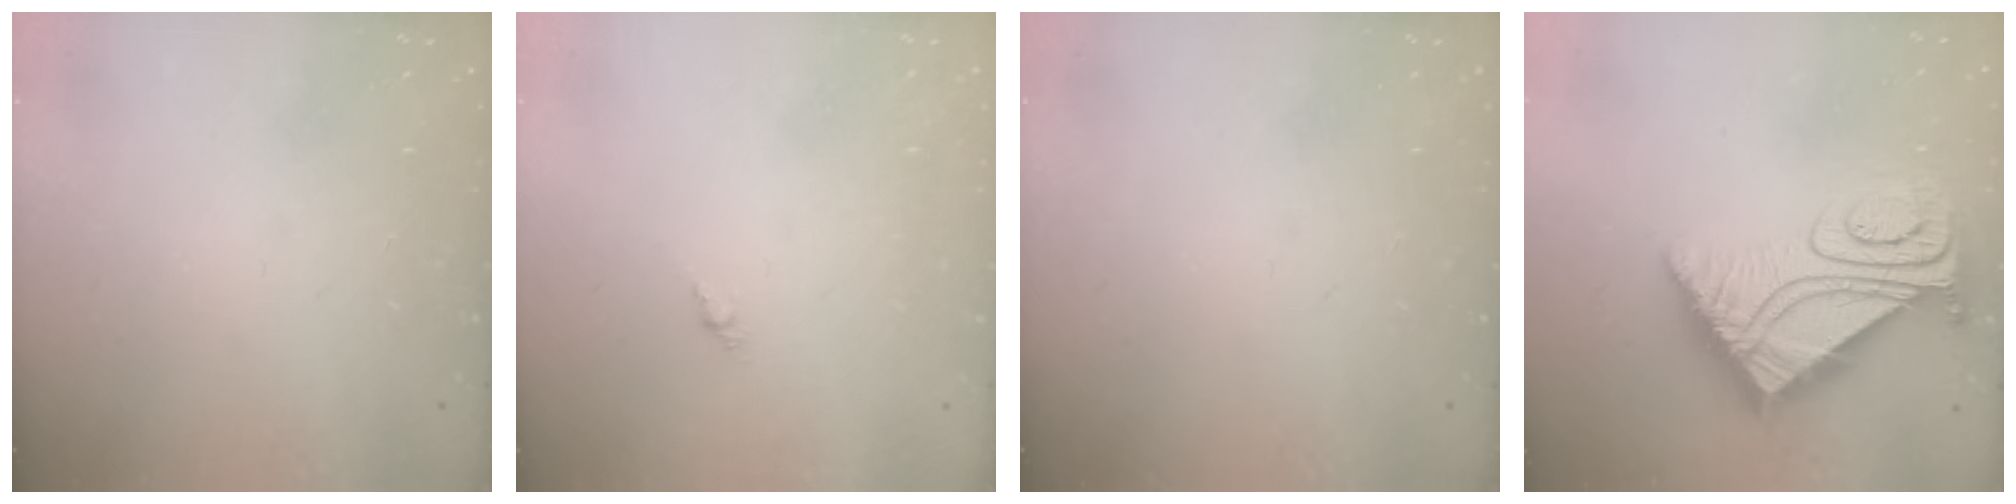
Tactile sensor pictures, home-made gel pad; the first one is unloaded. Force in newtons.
{"total": 1.5, "press": 1.4, "slide": 0.6}
{"total": 0.0}
{"total": 11.0, "press": 10.9, "slide": 1.0}